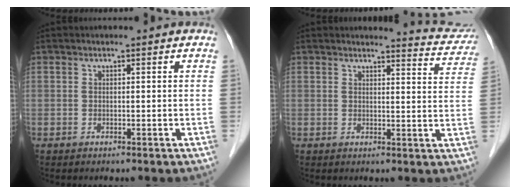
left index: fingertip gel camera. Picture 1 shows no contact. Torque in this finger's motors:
{"motor_torque": [0.27, -0.54, -0.02, -0.01]}